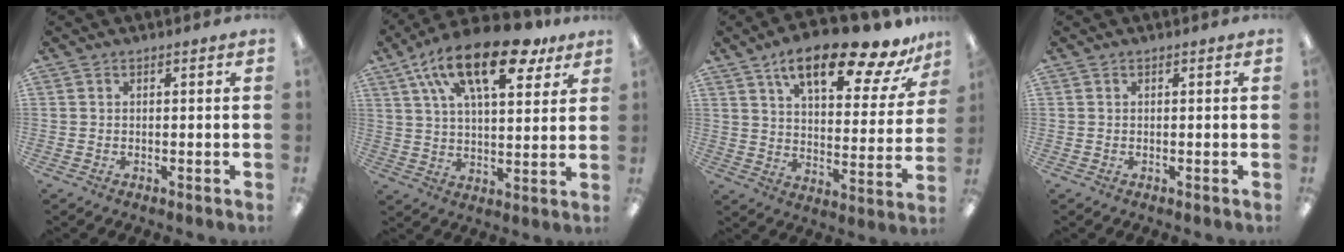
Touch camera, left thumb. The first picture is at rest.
{"total": 20.8, "force": [11.9, 8.9, 14.5], "torque": [-0.242, -0.044, 0.199]}
{"total": 19.2, "force": [13.3, 5.8, 12.6], "torque": [-0.193, -0.079, 0.215]}
{"total": 0.0}